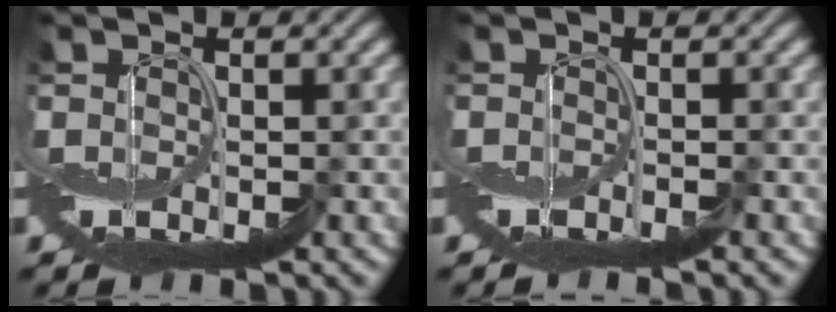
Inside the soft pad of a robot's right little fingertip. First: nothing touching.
{"total": 1.2, "force": [-0.9, -0.2, 0.7], "torque": [-0.011, -0.001, -0.017]}